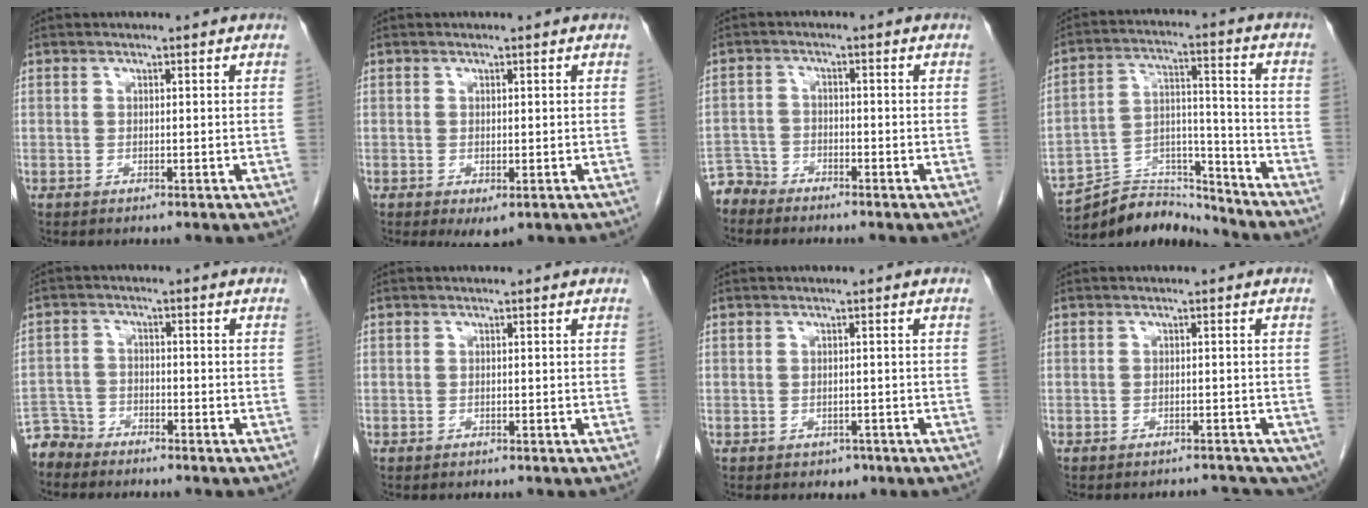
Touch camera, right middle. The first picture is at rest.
{"total": 2.5, "force": [-1.0, 1.1, 2.0], "torque": [-0.027, -0.006, -0.004]}
{"total": 3.5, "force": [-3.3, 0.9, -0.8], "torque": [0.017, -0.005, -0.064]}
{"total": 12.2, "force": [-12.0, 1.8, 0.6], "torque": [-0.004, 0.040, -0.209]}
{"total": 3.7, "force": [-3.5, 1.0, -0.8], "torque": [0.015, -0.006, -0.069]}
{"total": 0.0}
{"total": 1.3, "force": [-0.8, 1.0, 0.4], "torque": [-0.005, 0.002, -0.006]}
{"total": 5.5, "force": [-4.2, 2.9, 1.9], "torque": [-0.014, 0.002, -0.045]}